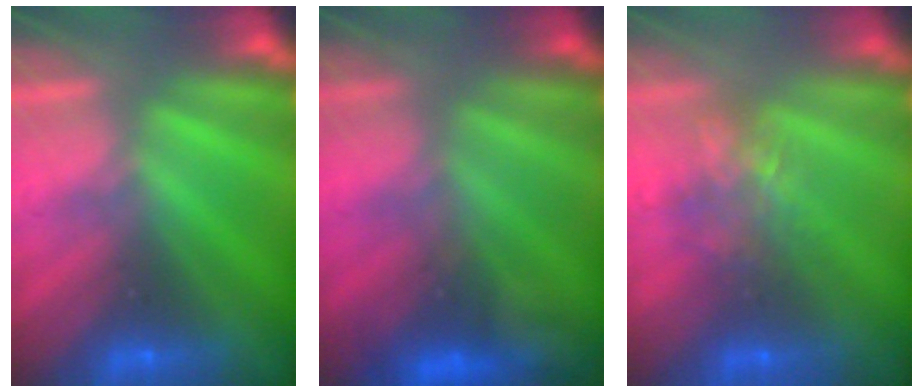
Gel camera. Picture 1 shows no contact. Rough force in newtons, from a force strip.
{"total": 4.8}
{"total": 4.4}